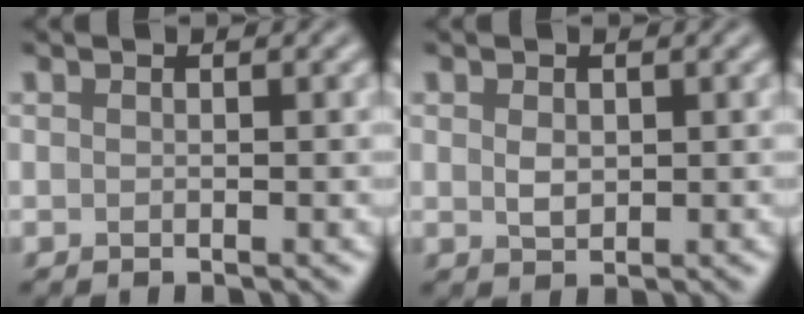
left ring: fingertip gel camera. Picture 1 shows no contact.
{"total": 1.5, "force": [0.3, 1.1, 1.1], "torque": [-0.022, -0.002, 0.008]}